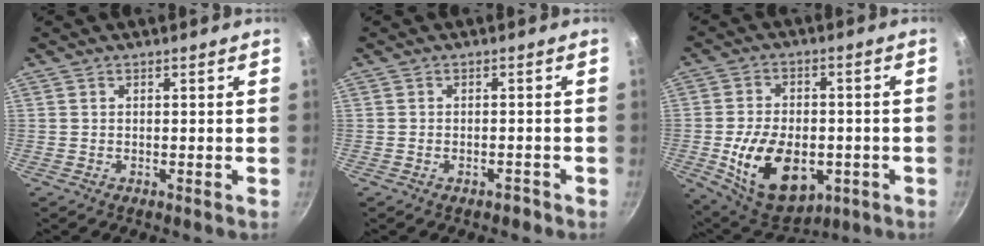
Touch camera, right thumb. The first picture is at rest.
{"total": 1.5, "force": [-1.1, 0.7, 0.7], "torque": [-0.001, 0.017, -0.010]}
{"total": 17.5, "force": [-4.2, 11.1, 12.8], "torque": [-0.196, 0.006, -0.052]}